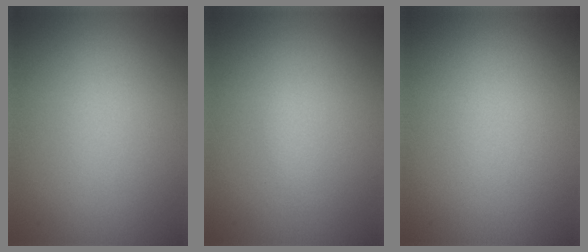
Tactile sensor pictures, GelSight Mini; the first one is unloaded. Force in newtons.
{"total": 0.6, "press": 0.6, "slide": 0.0}
{"total": 0.0}